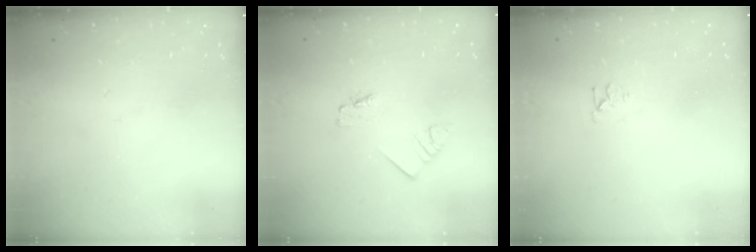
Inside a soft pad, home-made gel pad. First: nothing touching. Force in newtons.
{"total": 2.4, "press": 2.4, "slide": 0.1}
{"total": 3.6, "press": 3.6, "slide": 0.2}